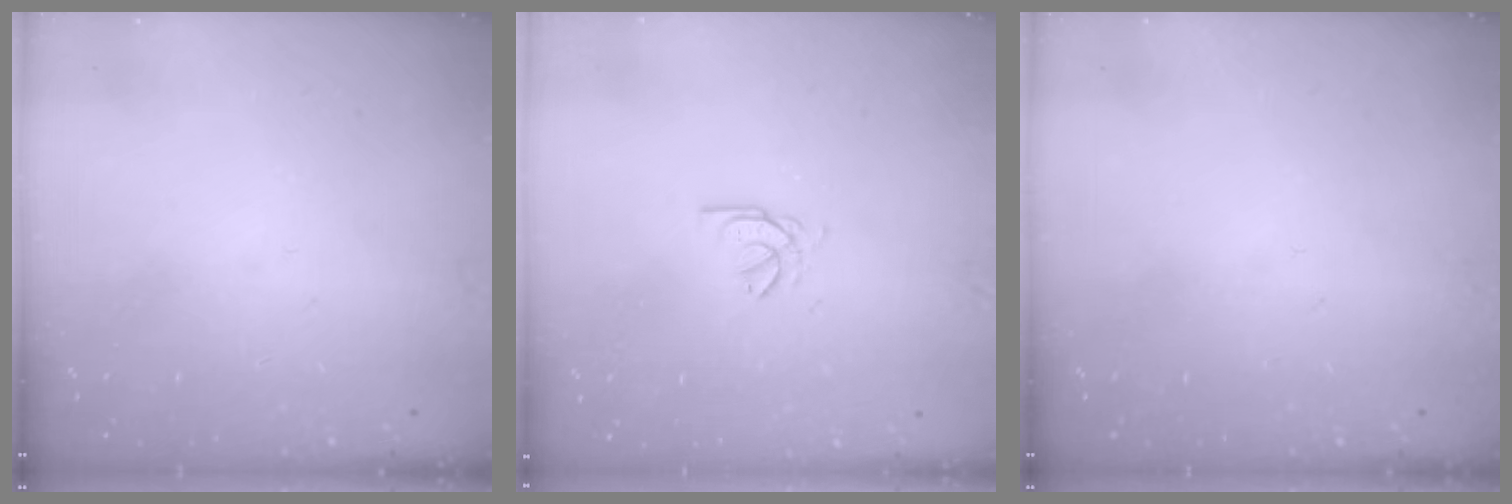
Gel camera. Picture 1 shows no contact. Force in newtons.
{"total": 2.7, "press": 2.7, "slide": 0.4}
{"total": 0.0}